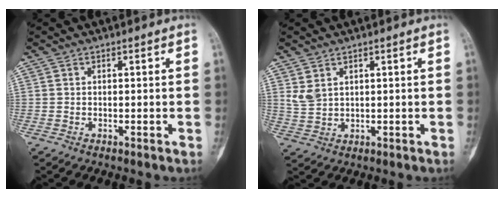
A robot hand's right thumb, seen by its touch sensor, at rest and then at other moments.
{"total": 3.4, "force": [1.8, 2.0, 2.1], "torque": [-0.042, -0.007, 0.048]}